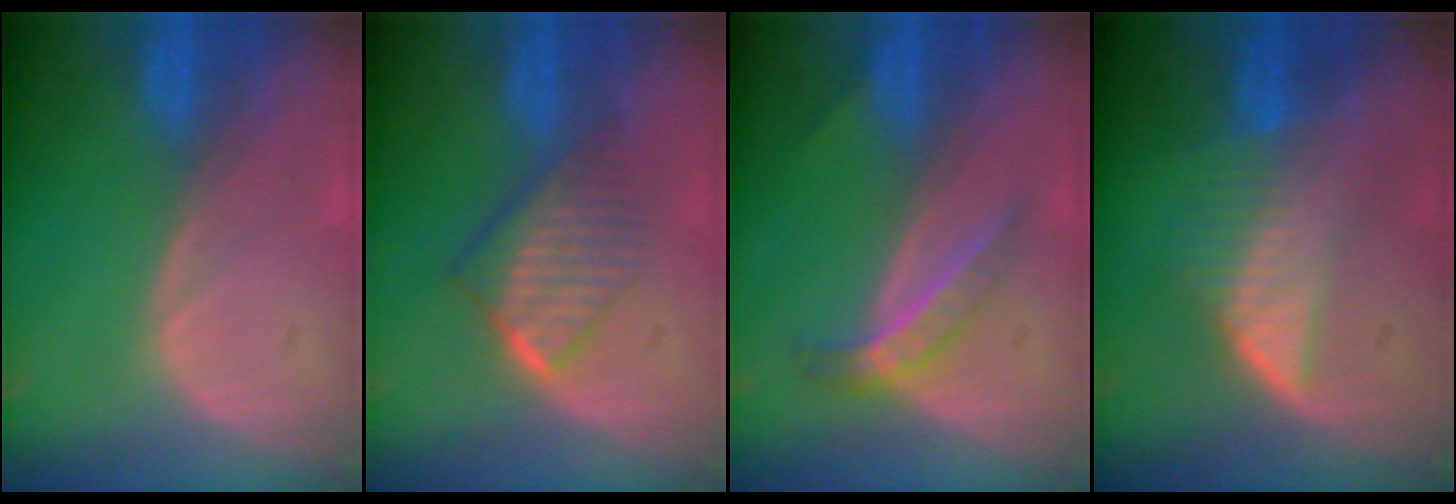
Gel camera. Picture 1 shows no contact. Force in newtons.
{"total": 6.6, "press": 6.0, "slide": 2.9}
{"total": 4.5, "press": 4.1, "slide": 2.0}
{"total": 6.9, "press": 6.0, "slide": 3.3}